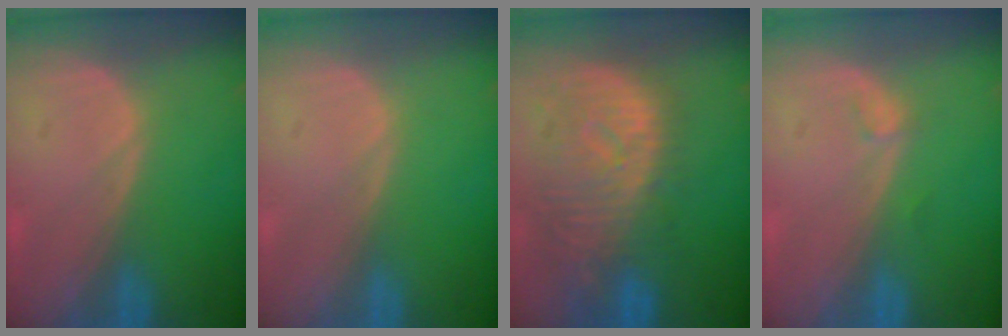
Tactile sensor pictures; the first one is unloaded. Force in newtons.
{"total": 0.0}
{"total": 10.8, "press": 9.6, "slide": 4.9}
{"total": 0.8, "press": 0.7, "slide": 0.1}